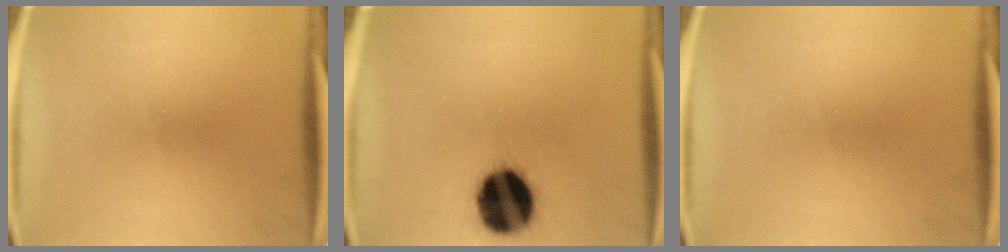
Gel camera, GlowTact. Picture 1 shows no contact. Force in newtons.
{"total": 18.5}
{"total": 0.0}